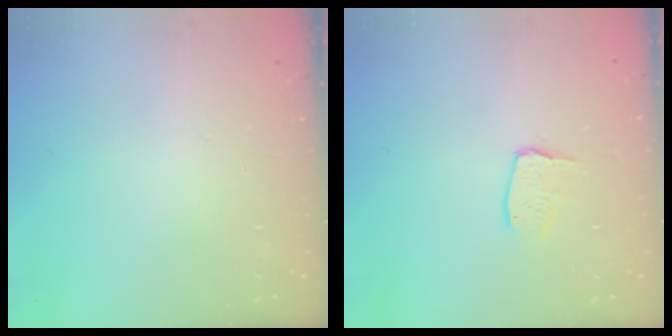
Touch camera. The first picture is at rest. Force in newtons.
{"total": 3.0, "press": 3.0, "slide": 0.2}